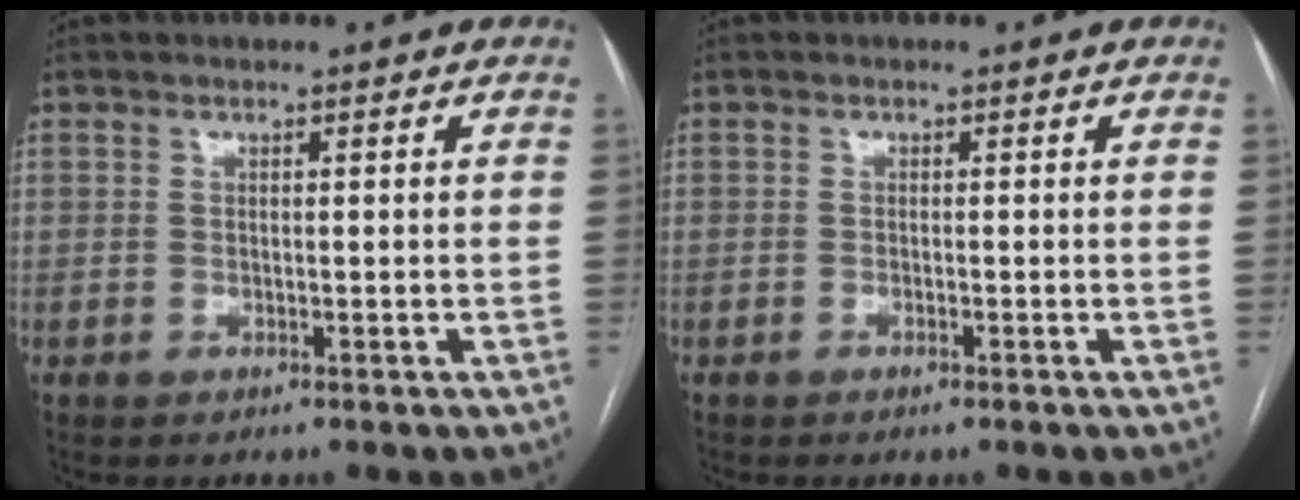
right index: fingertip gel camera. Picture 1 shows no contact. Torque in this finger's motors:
{"motor_torque": [0.15, 0.01, 0.04, 0.00]}